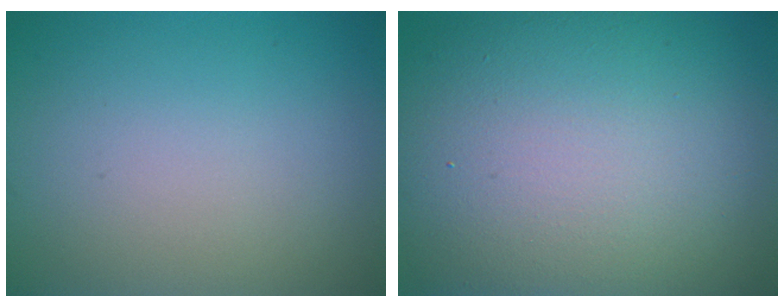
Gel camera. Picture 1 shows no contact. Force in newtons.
{"total": 16.0, "press": 15.9, "slide": 1.3}